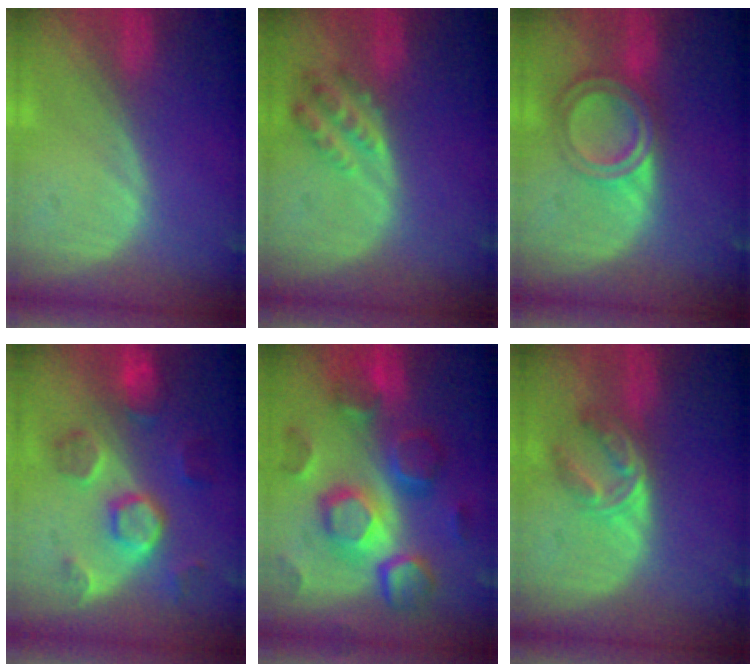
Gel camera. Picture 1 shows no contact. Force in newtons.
{"total": 4.4, "press": 4.2, "slide": 1.3}
{"total": 6.4, "press": 5.4, "slide": 3.4}
{"total": 8.7, "press": 7.9, "slide": 3.7}
{"total": 11.8, "press": 11.7, "slide": 1.0}
{"total": 5.7, "press": 4.7, "slide": 3.3}